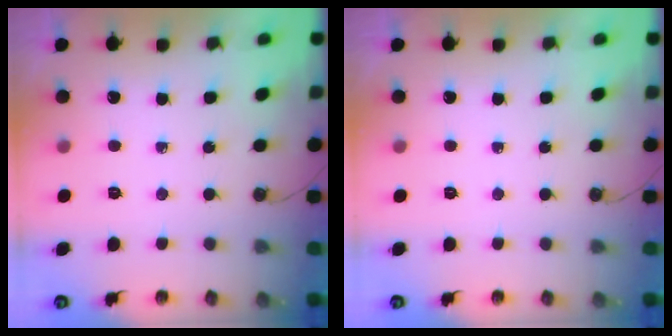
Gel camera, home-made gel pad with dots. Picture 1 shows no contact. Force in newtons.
{"total": 0.0}